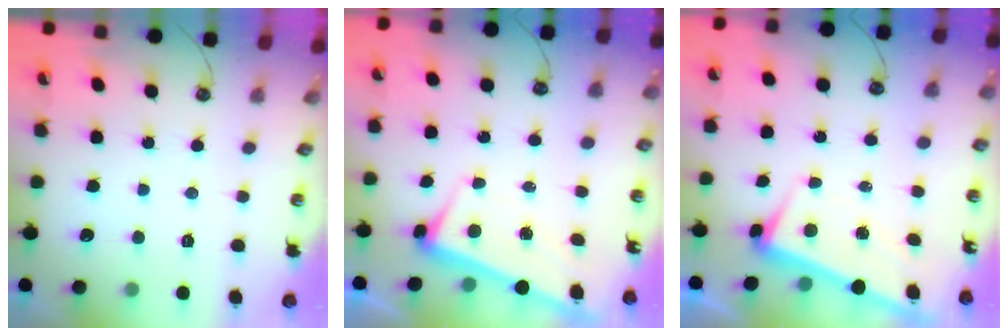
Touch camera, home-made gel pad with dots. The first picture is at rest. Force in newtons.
{"total": 2.5, "press": 2.4, "slide": 0.6}
{"total": 3.2, "press": 3.1, "slide": 0.8}